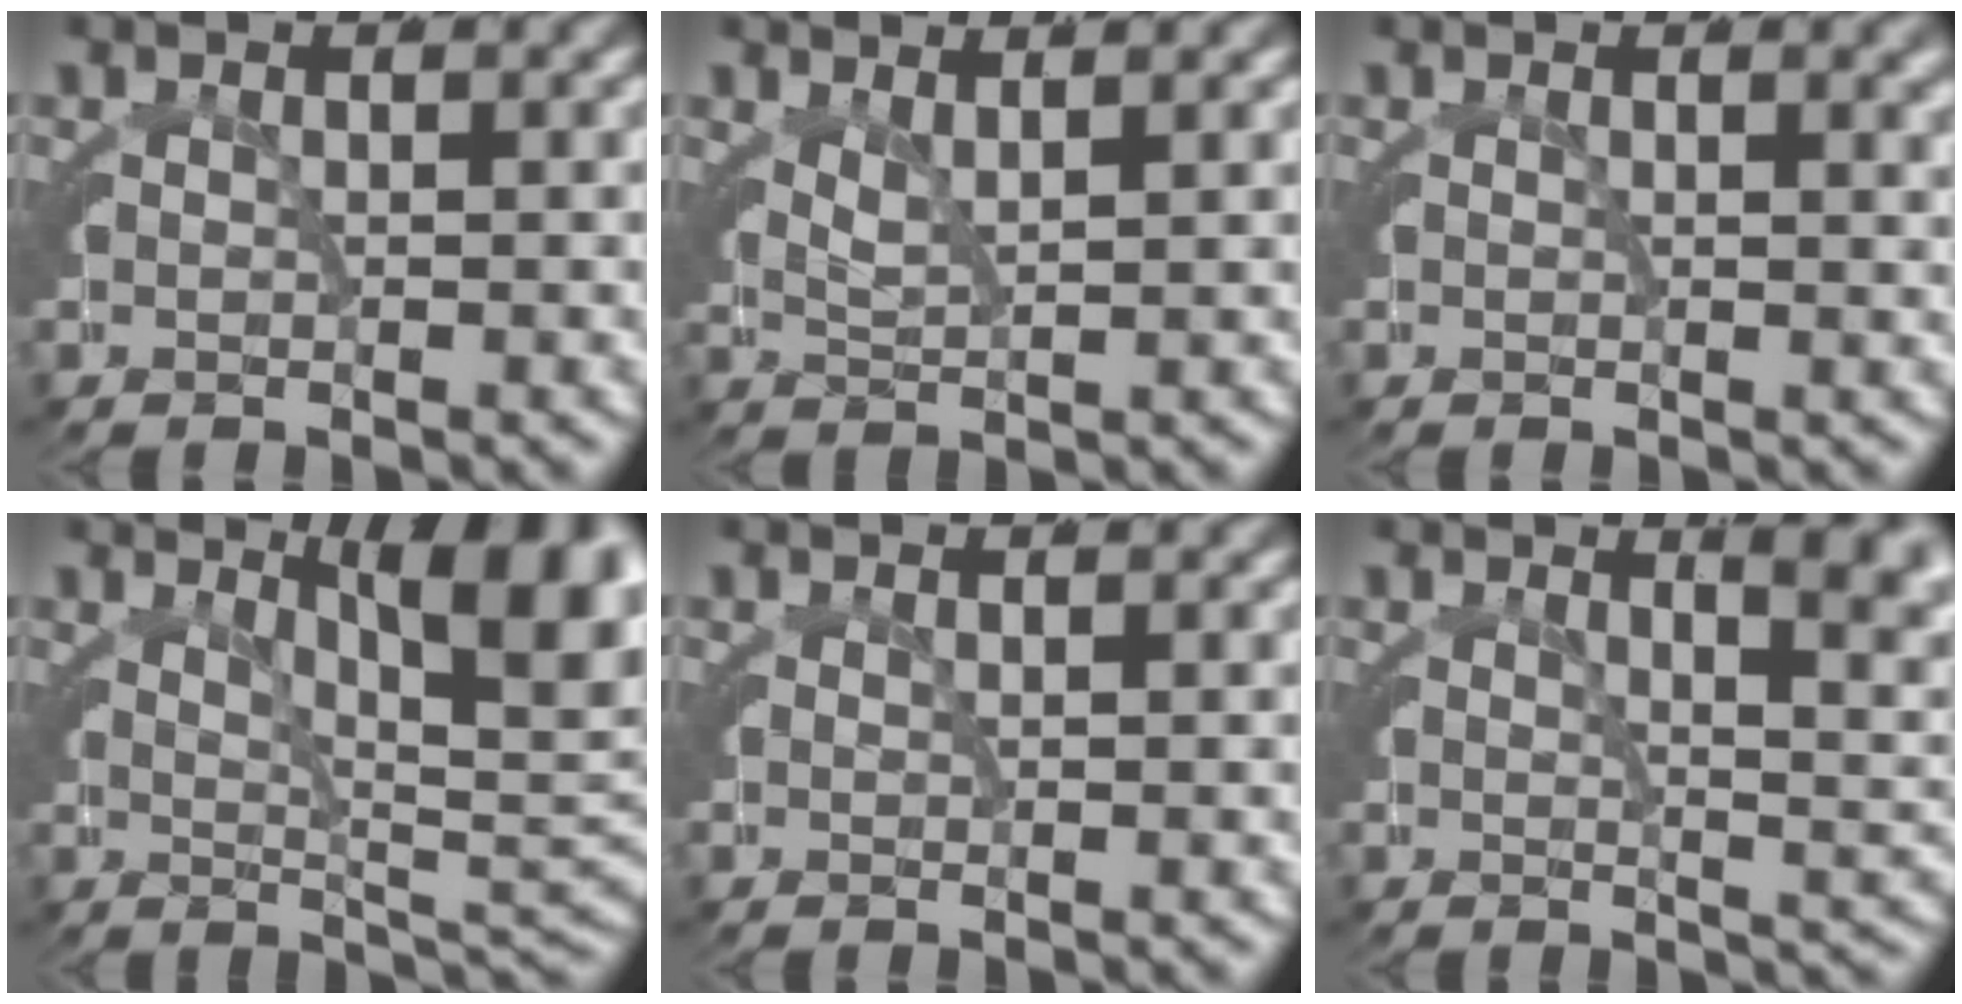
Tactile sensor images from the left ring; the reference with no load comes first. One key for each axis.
{"total": 2.2, "fx": 1.8, "fy": 0.3, "fz": 1.3, "tx": -0.025, "ty": -0.005, "tz": 0.036}
{"total": 0.7, "fx": 0.4, "fy": -0.1, "fz": 0.6, "tx": -0.010, "ty": -0.002, "tz": 0.006}
{"total": 9.3, "fx": 3.1, "fy": 3.0, "fz": 8.3, "tx": -0.082, "ty": 0.001, "tz": 0.045}
{"total": 0.0}
{"total": 6.2, "fx": 2.4, "fy": 1.6, "fz": 5.5, "tx": -0.041, "ty": 0.001, "tz": 0.032}